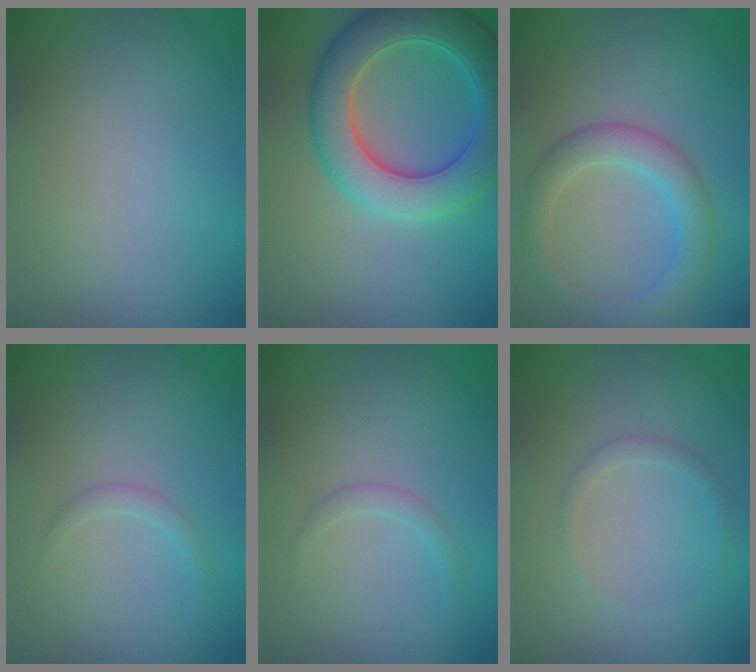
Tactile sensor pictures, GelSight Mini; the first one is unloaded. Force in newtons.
{"total": 7.9, "press": 7.9, "slide": 0.3}
{"total": 3.7, "press": 3.7, "slide": 0.2}
{"total": 0.9, "press": 0.9, "slide": 0.1}
{"total": 0.9, "press": 0.9, "slide": 0.1}
{"total": 1.0, "press": 1.0, "slide": 0.0}